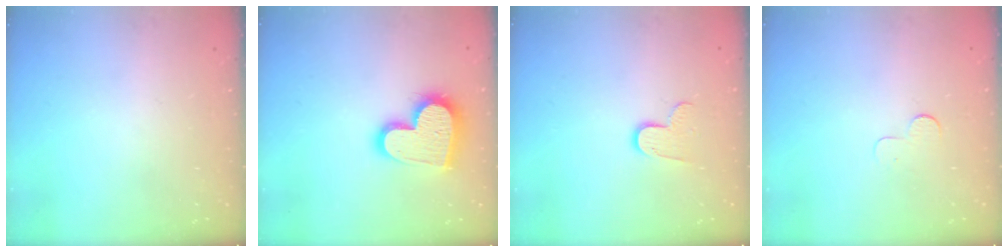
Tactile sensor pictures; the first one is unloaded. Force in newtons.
{"total": 16.7, "press": 16.7, "slide": 1.0}
{"total": 7.6, "press": 7.6, "slide": 0.5}
{"total": 2.9, "press": 2.9, "slide": 0.3}